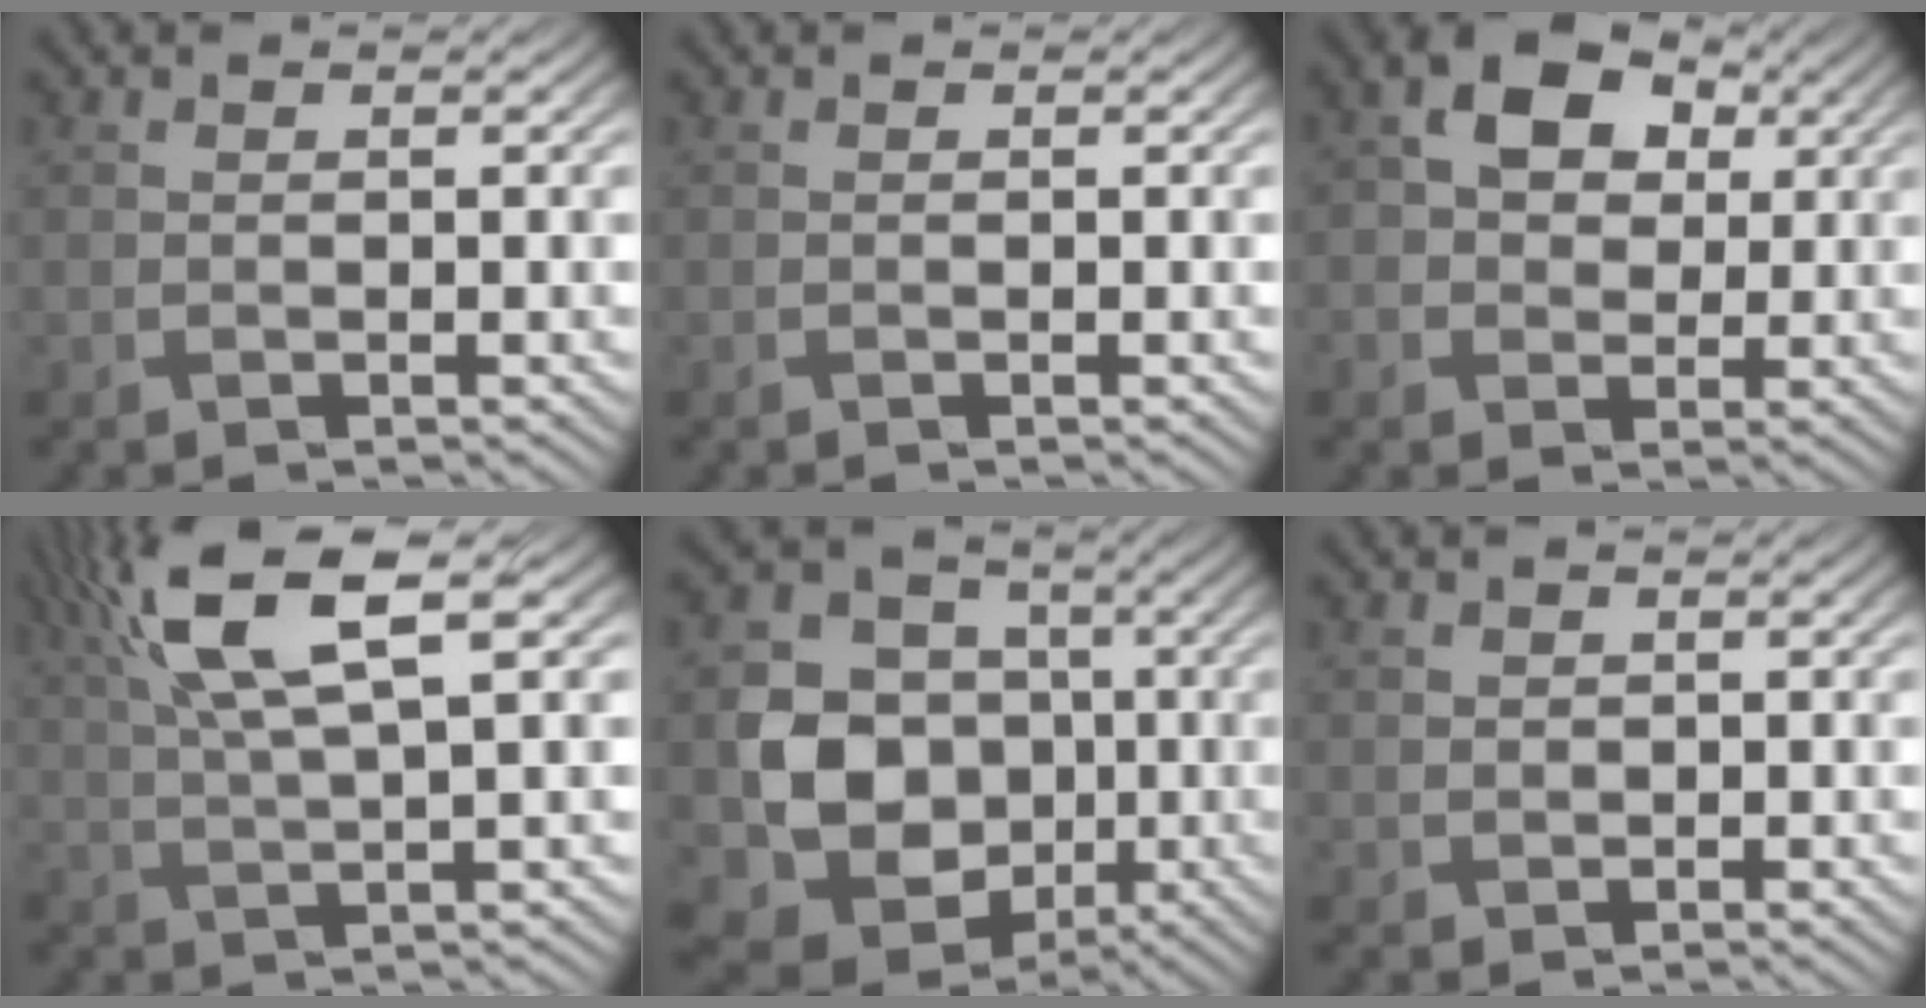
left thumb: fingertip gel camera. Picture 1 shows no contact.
{"total": 0.0}
{"total": 7.3, "force": [1.7, 5.7, 4.1], "torque": [-0.098, 0.013, 0.019]}
{"total": 11.2, "force": [5.0, 3.0, 9.6], "torque": [-0.206, 0.022, 0.091]}
{"total": 12.6, "force": [-2.6, 10.7, 6.0], "torque": [-0.140, -0.029, -0.051]}
{"total": 1.3, "force": [0.2, 1.3, 0.3], "torque": [-0.011, -0.006, 0.004]}